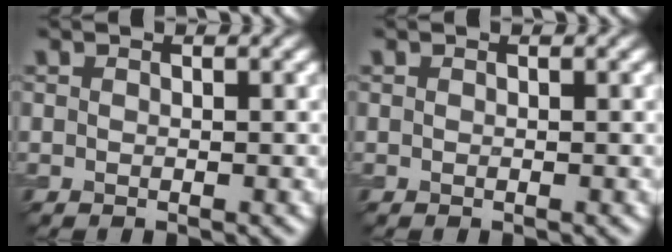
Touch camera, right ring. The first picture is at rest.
{"total": 0.0}